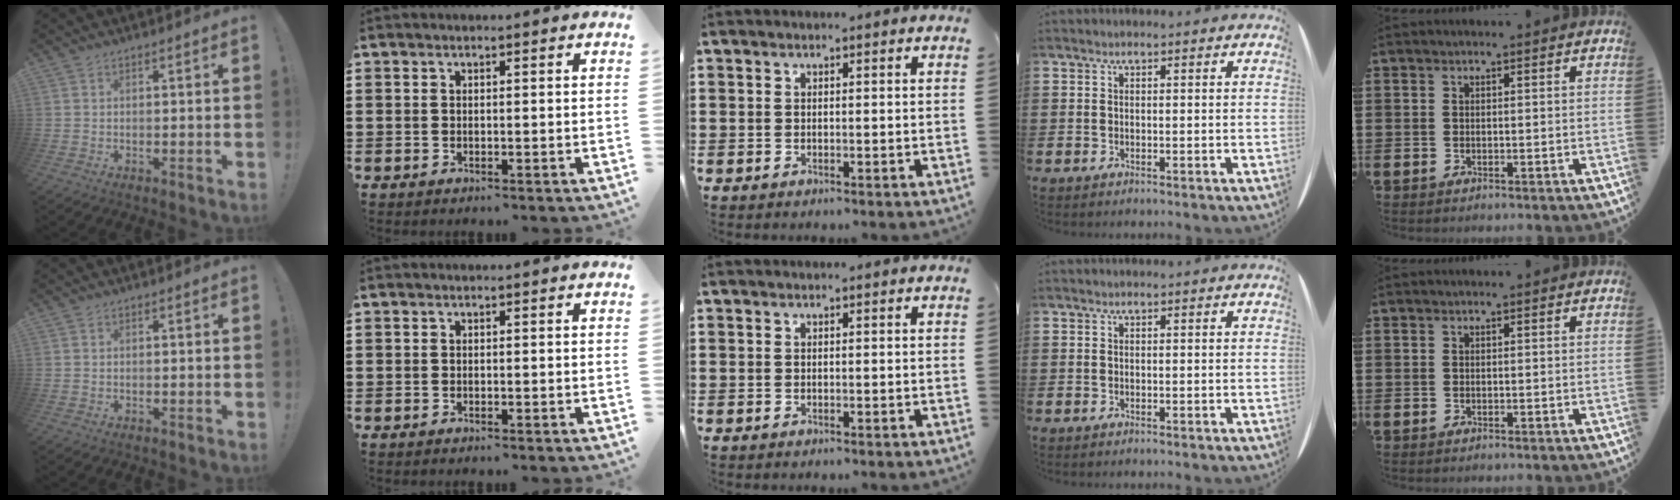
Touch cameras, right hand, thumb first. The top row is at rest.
{}